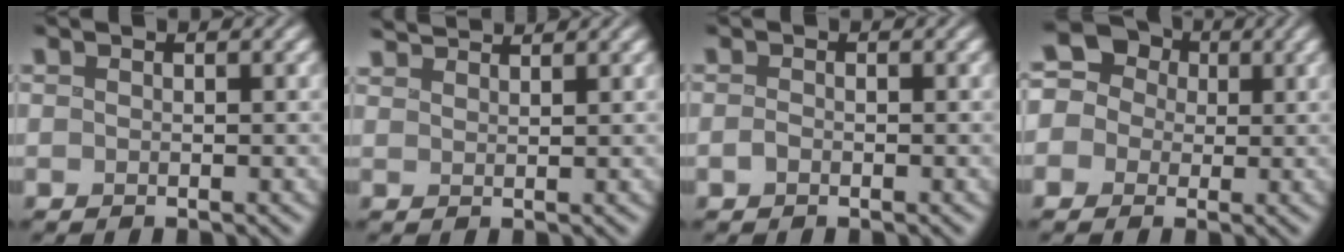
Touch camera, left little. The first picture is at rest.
{"total": 2.7, "force": [2.5, 0.3, 0.7], "torque": [-0.007, 0.007, 0.039]}
{"total": 0.7, "force": [-0.3, 0.4, 0.4], "torque": [-0.011, 0.000, -0.007]}
{"total": 10.5, "force": [1.3, 9.7, 3.9], "torque": [-0.086, 0.048, -0.018]}